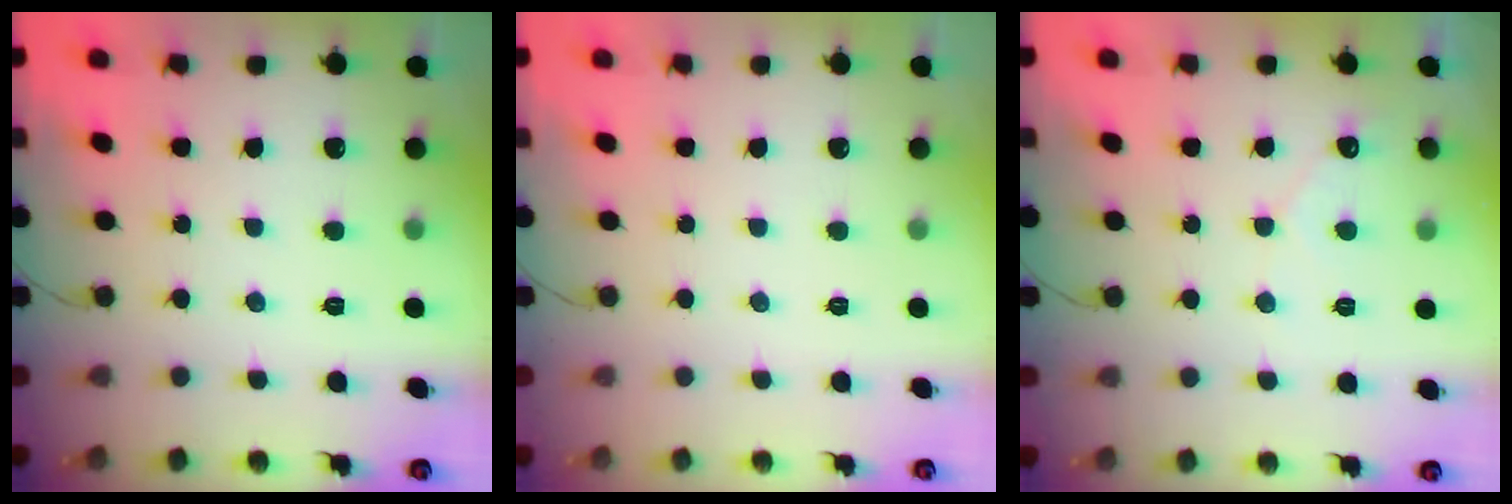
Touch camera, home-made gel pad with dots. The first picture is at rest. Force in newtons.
{"total": 0.0}
{"total": 3.4, "press": 3.4, "slide": 0.1}